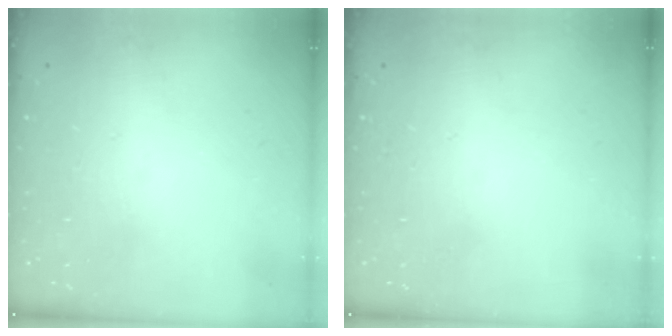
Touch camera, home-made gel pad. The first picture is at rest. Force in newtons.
{"total": 0.0}